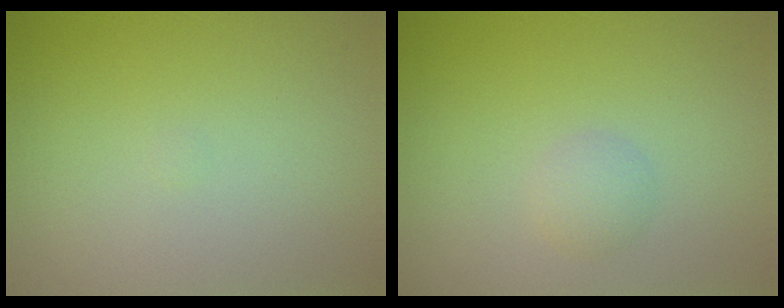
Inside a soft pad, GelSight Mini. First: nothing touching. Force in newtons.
{"total": 1.4, "press": 1.4, "slide": 0.1}